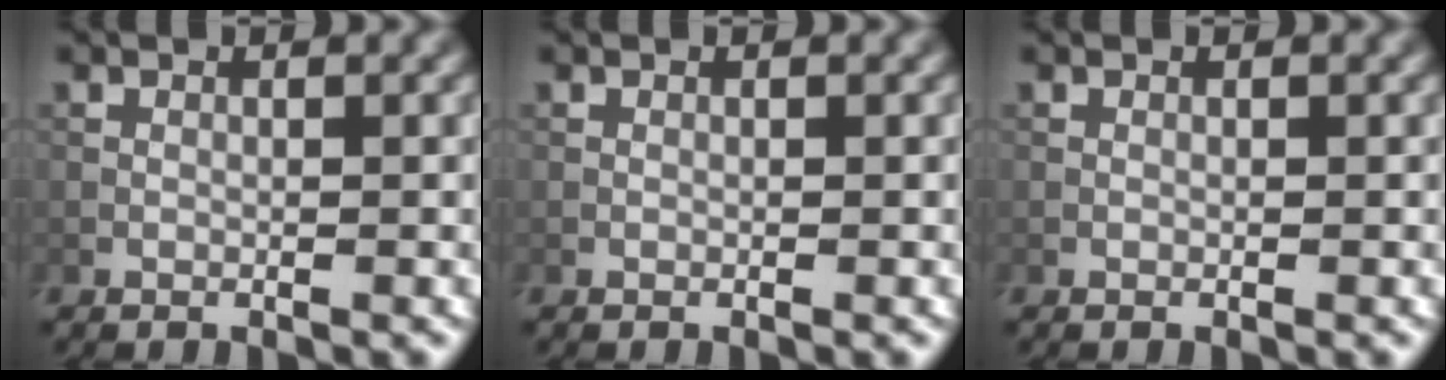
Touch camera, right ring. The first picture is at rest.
{"total": 0.0}
{"total": 0.0}